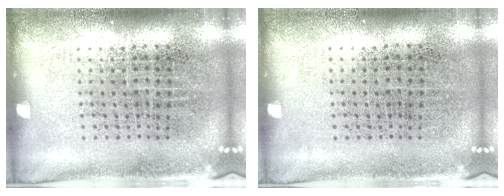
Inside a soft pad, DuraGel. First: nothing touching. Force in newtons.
{"total": 0.0}